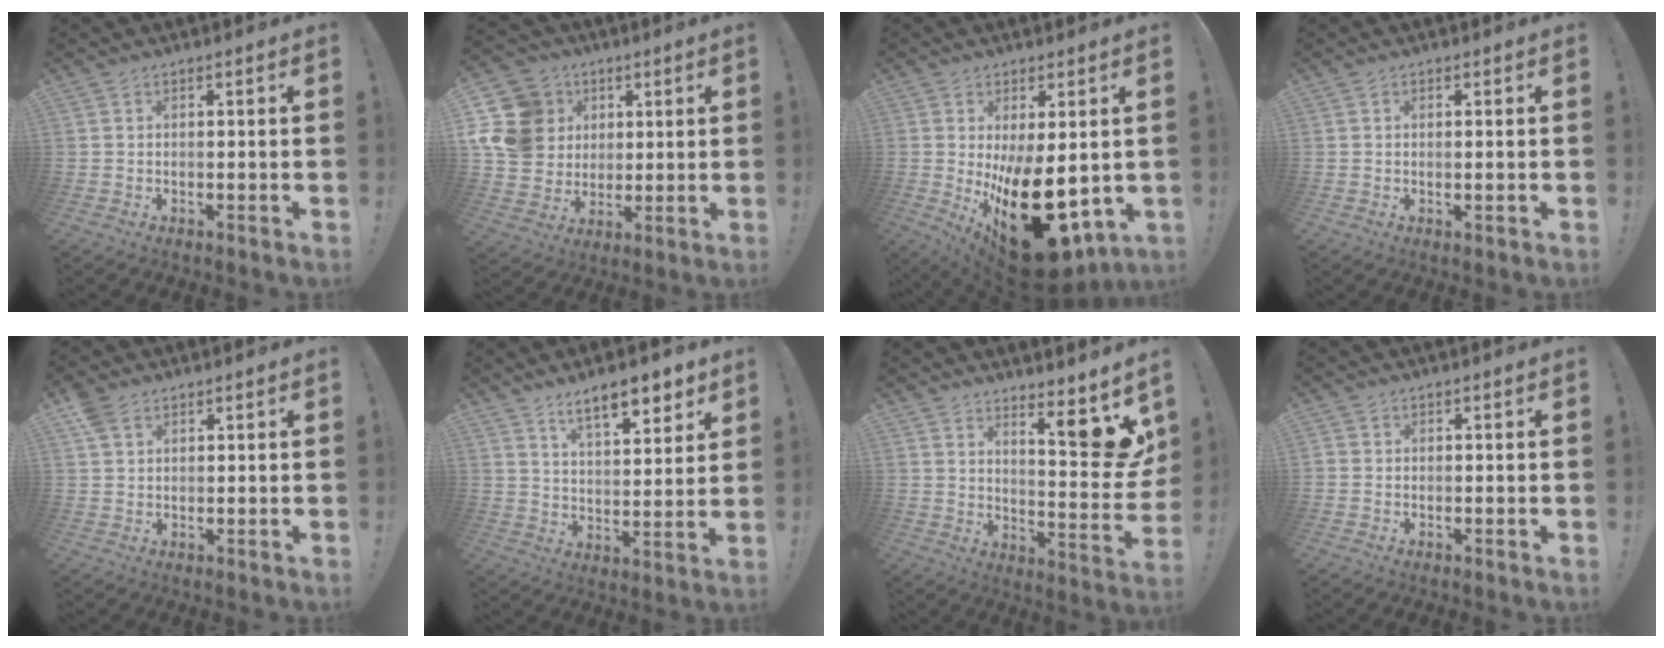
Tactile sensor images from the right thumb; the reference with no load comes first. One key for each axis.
{"total": 16.8, "fx": 4.2, "fy": 14.7, "fz": 7.1, "tx": -0.118, "ty": -0.013, "tz": 0.099}
{"total": 22.9, "fx": -4.5, "fy": 11.0, "fz": 19.5, "tx": -0.257, "ty": 0.001, "tz": -0.044}
{"total": 0.9, "fx": 0.4, "fy": 0.1, "fz": 0.7, "tx": 0.000, "ty": -0.006, "tz": 0.005}
{"total": 4.2, "fx": 2.4, "fy": 2.7, "fz": 2.1, "tx": -0.039, "ty": -0.002, "tz": 0.048}
{"total": 11.2, "fx": 7.9, "fy": 3.4, "fz": 7.2, "tx": -0.099, "ty": -0.046, "tz": 0.134}
{"total": 12.0, "fx": 7.6, "fy": 2.8, "fz": 8.9, "tx": -0.103, "ty": -0.070, "tz": 0.125}
{"total": 0.7, "fx": -0.3, "fy": 0.6, "fz": 0.2, "tx": -0.004, "ty": 0.001, "tz": -0.004}